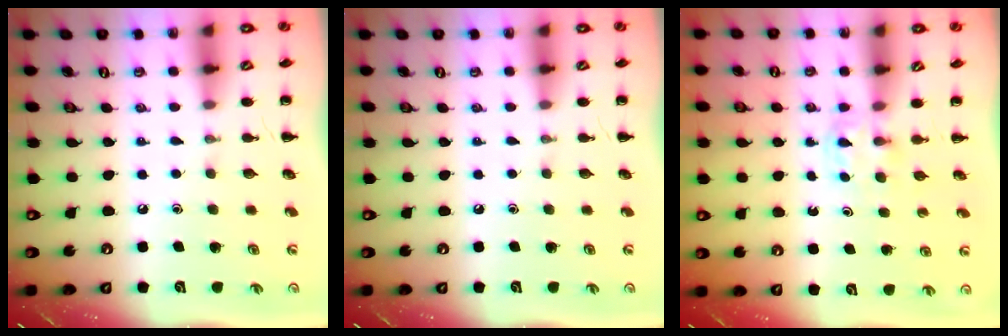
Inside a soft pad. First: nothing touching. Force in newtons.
{"total": 0.0}
{"total": 2.7, "press": 2.5, "slide": 1.0}